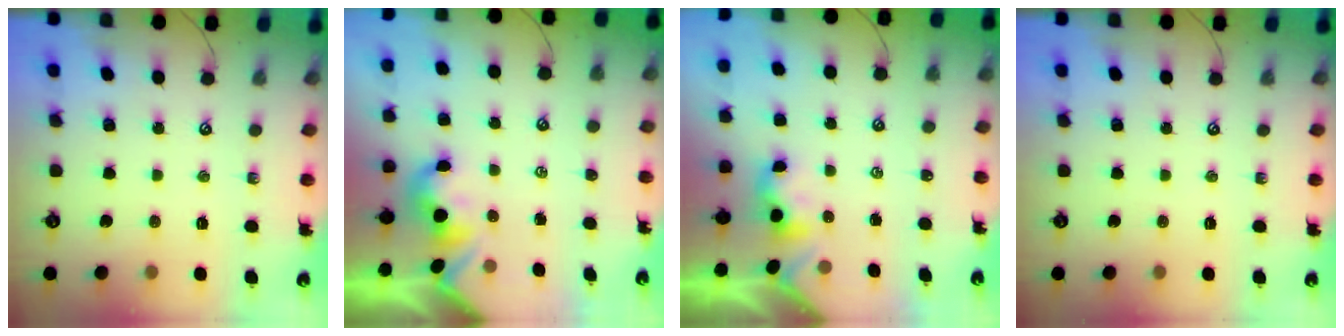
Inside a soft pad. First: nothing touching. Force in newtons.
{"total": 1.8, "press": 1.7, "slide": 0.6}
{"total": 1.1, "press": 1.0, "slide": 0.3}
{"total": 0.0}